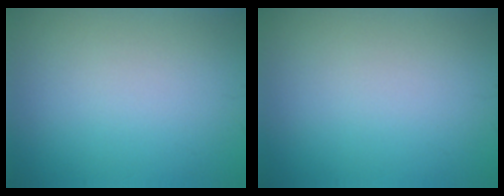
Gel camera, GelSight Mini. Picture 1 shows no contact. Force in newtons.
{"total": 0.0}